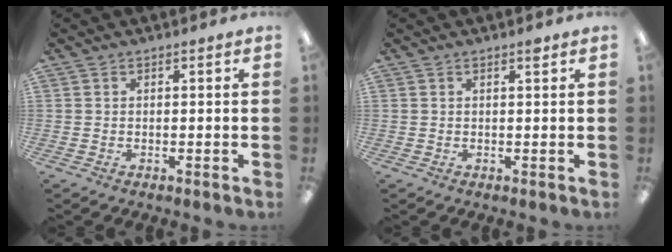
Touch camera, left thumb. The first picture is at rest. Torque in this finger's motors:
{"motor_torque": [0.10, -0.01, 0.08, 0.01, 0.03]}